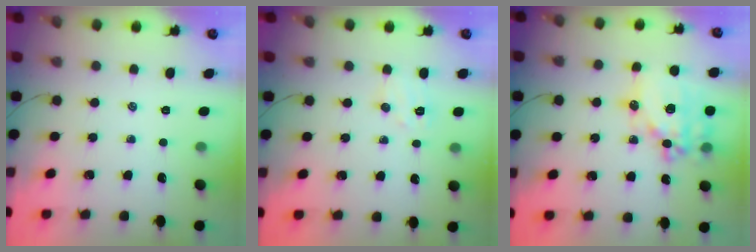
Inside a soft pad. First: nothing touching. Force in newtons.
{"total": 6.0, "press": 5.9, "slide": 1.0}
{"total": 19.8, "press": 19.4, "slide": 4.0}